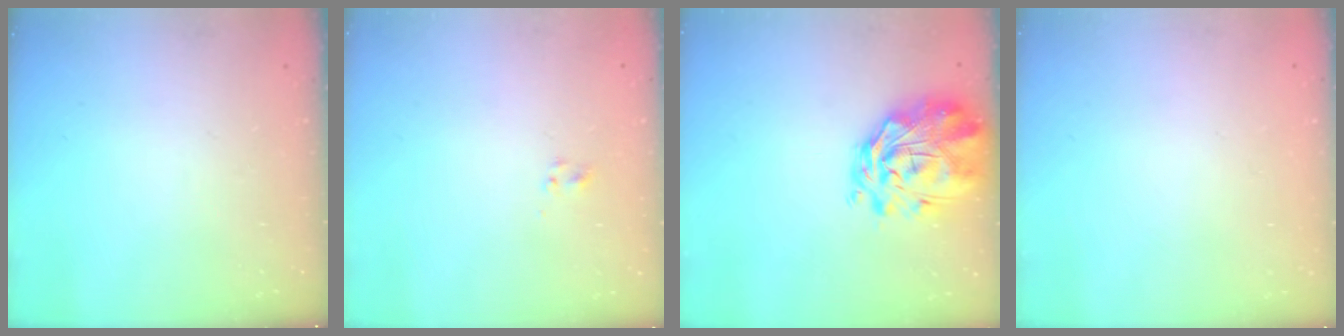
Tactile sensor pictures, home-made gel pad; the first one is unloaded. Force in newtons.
{"total": 1.3, "press": 1.1, "slide": 0.8}
{"total": 3.3, "press": 3.0, "slide": 1.5}
{"total": 1.7, "press": 1.7, "slide": 0.2}